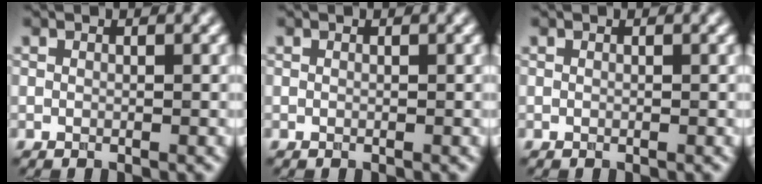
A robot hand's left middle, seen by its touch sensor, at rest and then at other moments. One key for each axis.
{"total": 0.0}
{"total": 0.0}